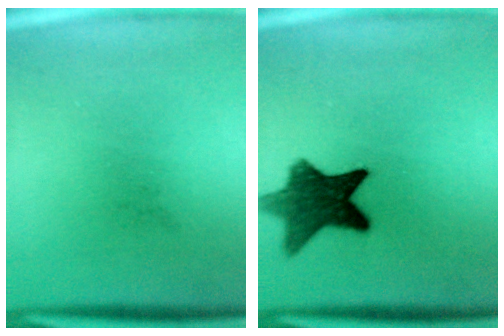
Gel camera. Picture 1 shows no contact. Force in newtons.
{"total": 10.5}